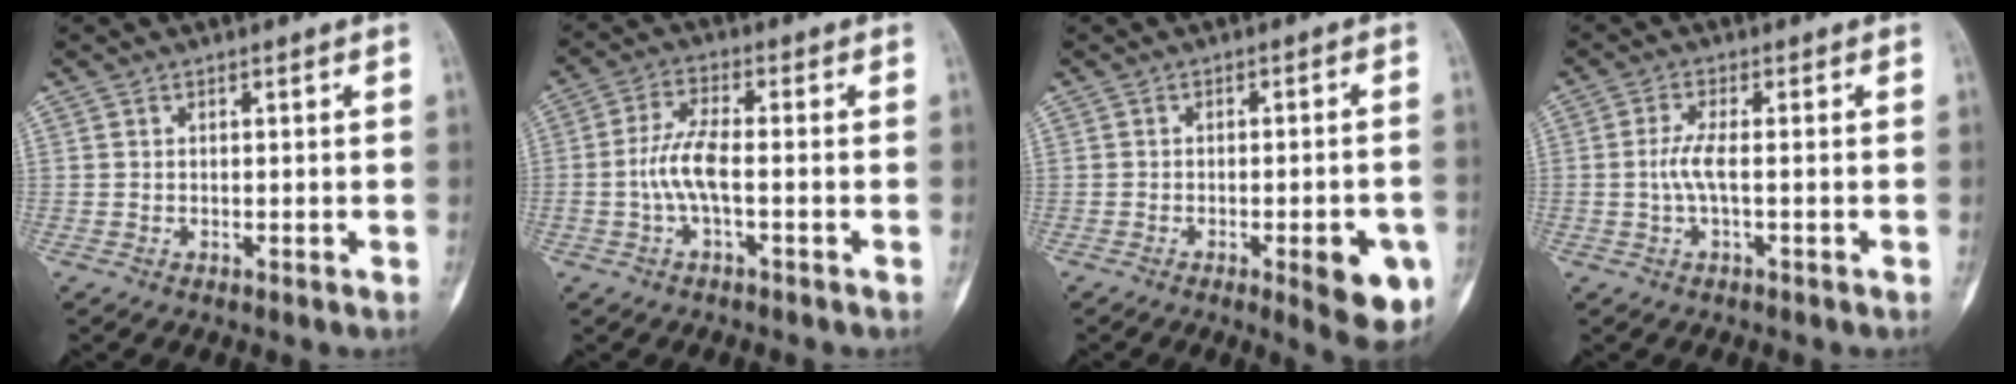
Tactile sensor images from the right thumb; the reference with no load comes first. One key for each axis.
{"total": 6.7, "fx": -1.4, "fy": 2.4, "fz": 6.1, "tx": -0.133, "ty": 0.019, "tz": -0.031}
{"total": 10.5, "fx": -4.1, "fy": 3.1, "fz": 9.1, "tx": -0.089, "ty": 0.008, "tz": -0.046}
{"total": 3.8, "fx": -0.5, "fy": 1.1, "fz": 3.6, "tx": -0.083, "ty": 0.004, "tz": -0.013}